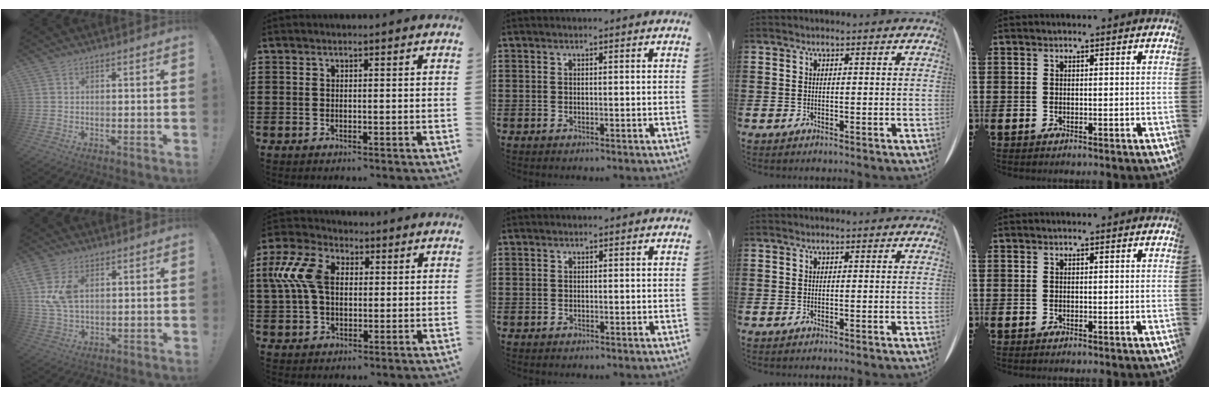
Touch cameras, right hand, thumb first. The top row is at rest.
{"thumb": {"total": 8.9, "force": [3.2, 5.3, 6.4], "torque": [-0.130, -0.009, 0.059]}, "index": {"total": 9.4, "force": [1.5, 6.0, 7.1], "torque": [-0.188, 0.003, 0.021]}, "middle": {"total": 0.6, "force": [-0.2, 0.5, -0.2], "torque": [0.004, 0.004, -0.006]}}